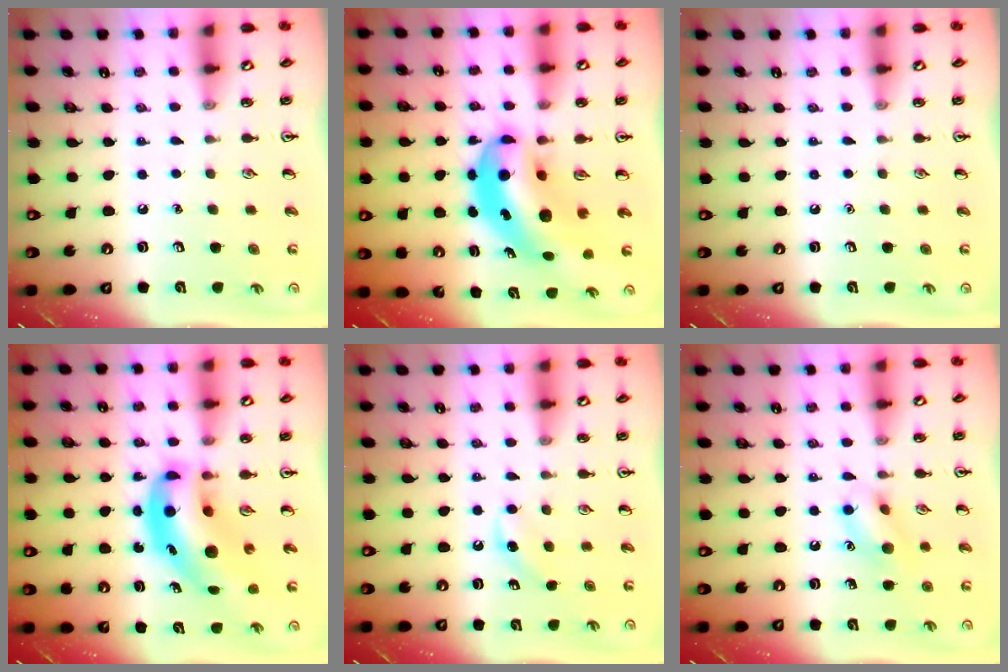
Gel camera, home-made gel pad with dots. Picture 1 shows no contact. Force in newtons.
{"total": 10.3, "press": 9.8, "slide": 3.1}
{"total": 0.0}
{"total": 13.3, "press": 12.8, "slide": 3.9}
{"total": 5.0, "press": 4.6, "slide": 1.9}
{"total": 10.4, "press": 10.3, "slide": 1.4}